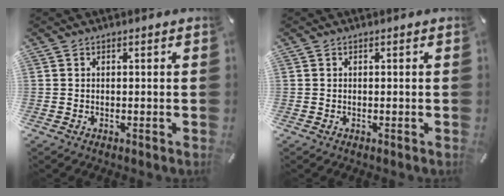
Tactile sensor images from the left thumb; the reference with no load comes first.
{"total": 0.0}